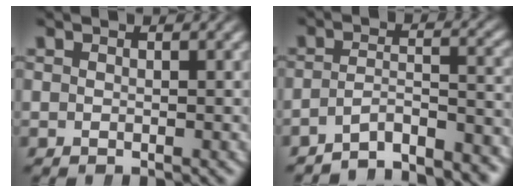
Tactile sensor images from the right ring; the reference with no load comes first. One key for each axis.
{"total": 8.4, "fx": -7.2, "fy": 3.5, "fz": 2.5, "tx": -0.038, "ty": -0.028, "tz": -0.114}